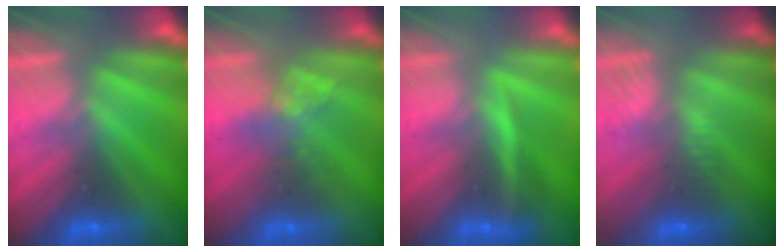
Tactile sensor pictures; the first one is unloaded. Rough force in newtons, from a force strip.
{"total": 2.4}
{"total": 3.1}
{"total": 2.6}